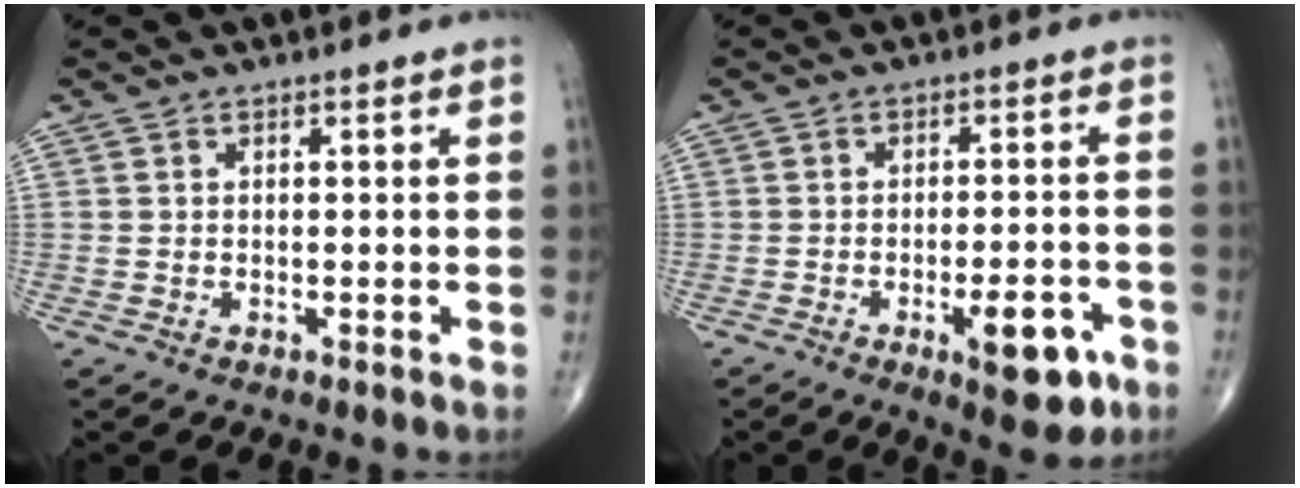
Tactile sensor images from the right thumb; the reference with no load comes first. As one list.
[{"total": 8.9, "force": [-4.1, 3.3, 7.2], "torque": [-0.084, 0.016, -0.051]}]